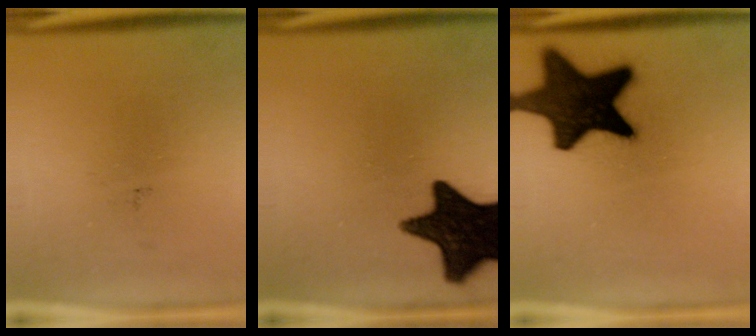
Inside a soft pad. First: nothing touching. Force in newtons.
{"total": 16.5}
{"total": 18.2}